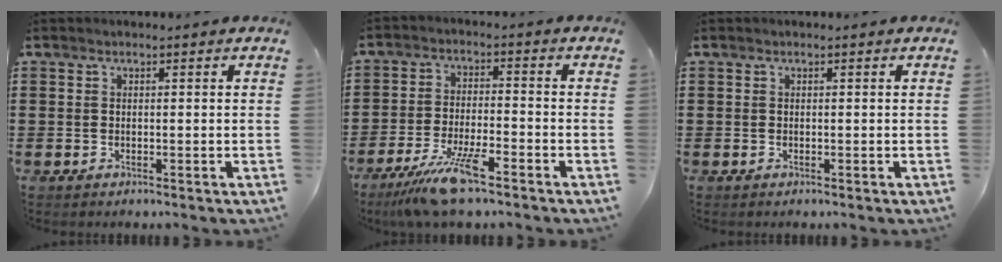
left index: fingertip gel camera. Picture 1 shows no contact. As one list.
[{"total": 8.2, "force": [-6.1, 1.1, 5.4], "torque": [-0.117, -0.011, -0.116]}, {"total": 0.0}]